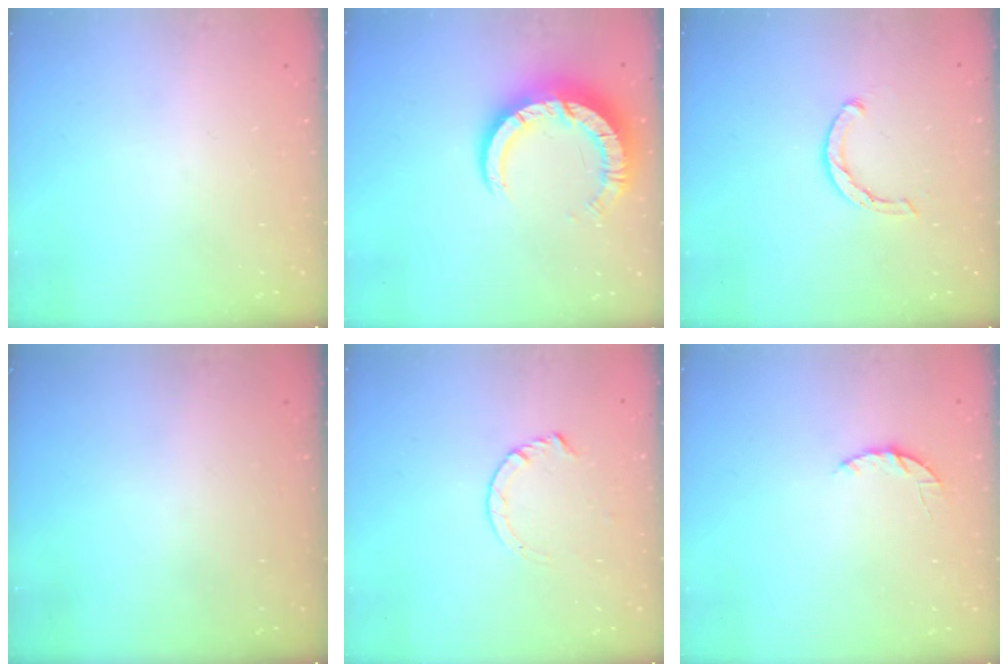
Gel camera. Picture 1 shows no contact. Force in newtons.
{"total": 11.8, "press": 11.7, "slide": 1.3}
{"total": 3.3, "press": 3.3, "slide": 0.3}
{"total": 0.0}
{"total": 4.4, "press": 4.4, "slide": 0.5}
{"total": 3.1, "press": 3.1, "slide": 0.3}